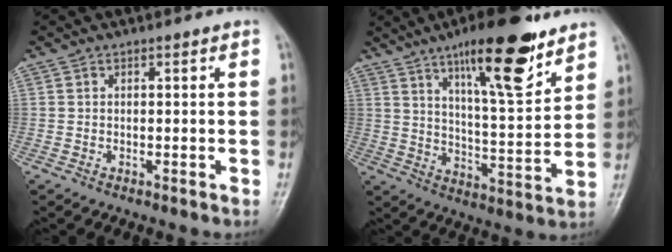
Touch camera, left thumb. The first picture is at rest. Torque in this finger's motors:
{"motor_torque": [0.80, 0.54, 1.36, -1.42, 0.42]}